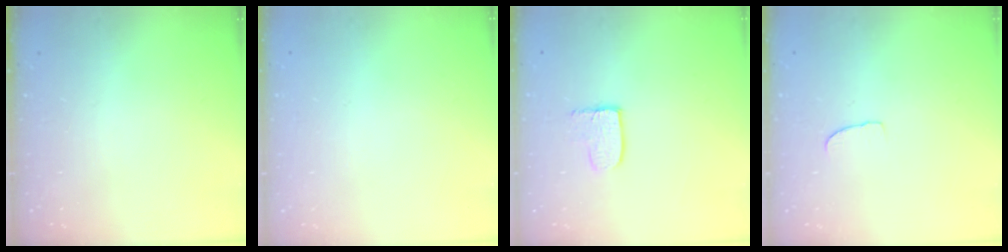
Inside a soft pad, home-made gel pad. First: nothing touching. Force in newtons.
{"total": 0.0}
{"total": 5.5, "press": 5.5, "slide": 0.4}
{"total": 4.2, "press": 4.2, "slide": 0.4}